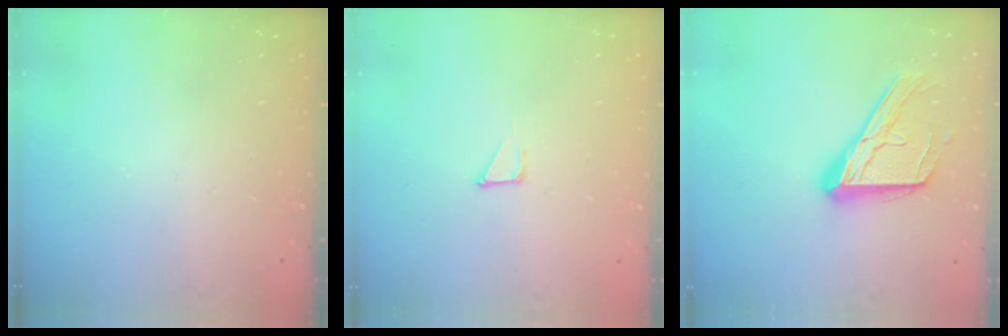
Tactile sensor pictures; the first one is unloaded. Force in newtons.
{"total": 1.2, "press": 1.2, "slide": 0.0}
{"total": 17.1, "press": 17.0, "slide": 1.6}